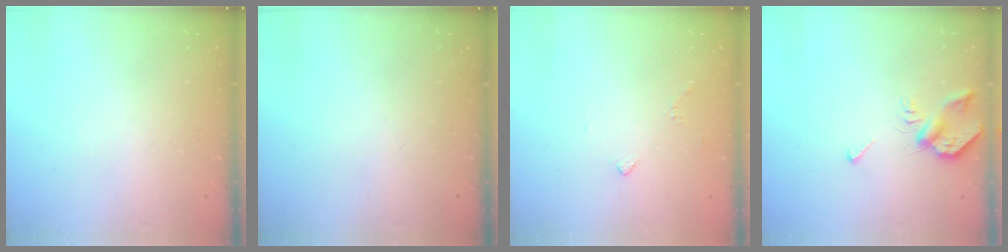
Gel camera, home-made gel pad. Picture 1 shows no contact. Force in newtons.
{"total": 0.0}
{"total": 2.4, "press": 2.4, "slide": 0.6}
{"total": 5.5, "press": 5.4, "slide": 1.0}